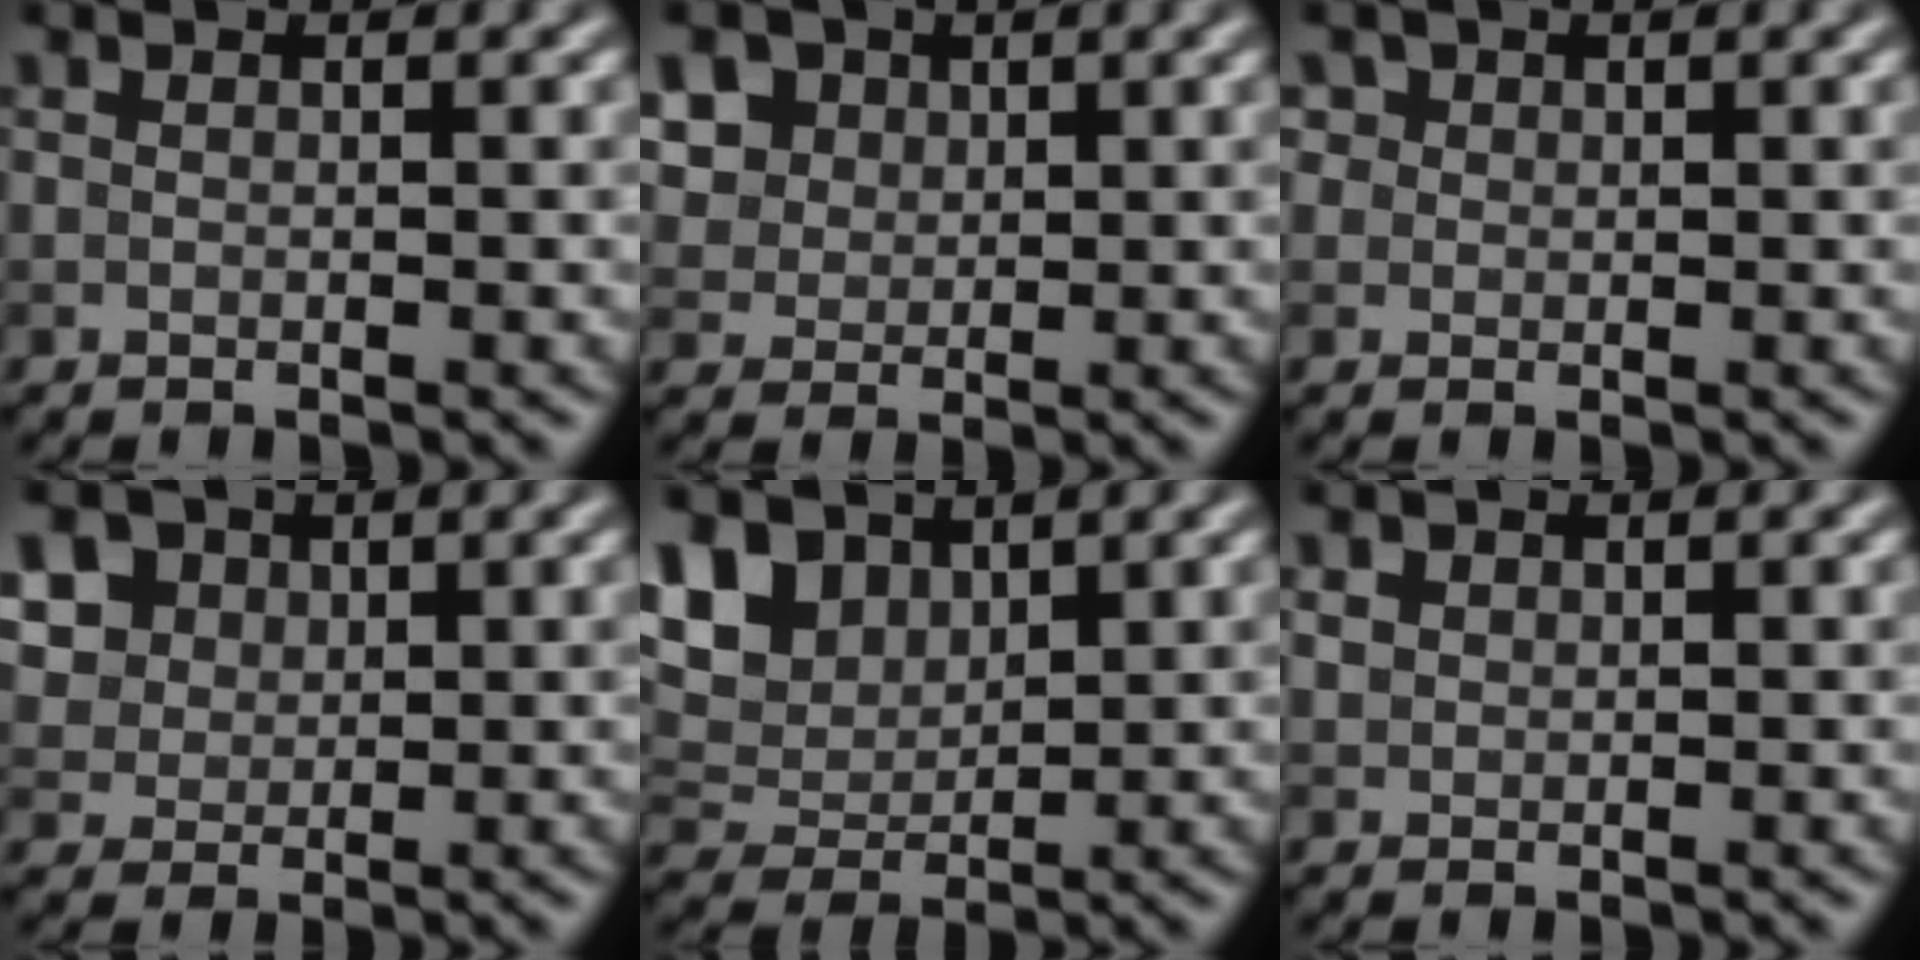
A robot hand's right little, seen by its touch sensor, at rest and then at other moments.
{"total": 9.8, "force": [4.8, 7.4, 4.3], "torque": [-0.108, 0.026, 0.075]}
{"total": 2.3, "force": [1.3, 1.8, 0.8], "torque": [-0.025, -0.001, 0.026]}
{"total": 10.8, "force": [5.2, 8.2, 4.7], "torque": [-0.125, 0.027, 0.083]}
{"total": 7.4, "force": [3.8, 4.9, 4.1], "torque": [-0.110, 0.011, 0.071]}
{"total": 1.0, "force": [0.5, 0.9, 0.2], "torque": [-0.003, -0.001, 0.012]}